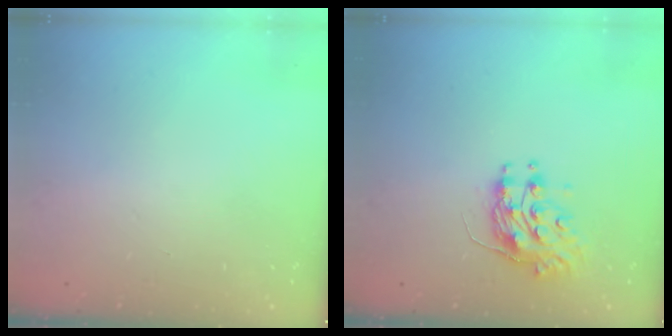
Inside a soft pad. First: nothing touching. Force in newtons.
{"total": 9.2, "press": 9.2, "slide": 0.5}